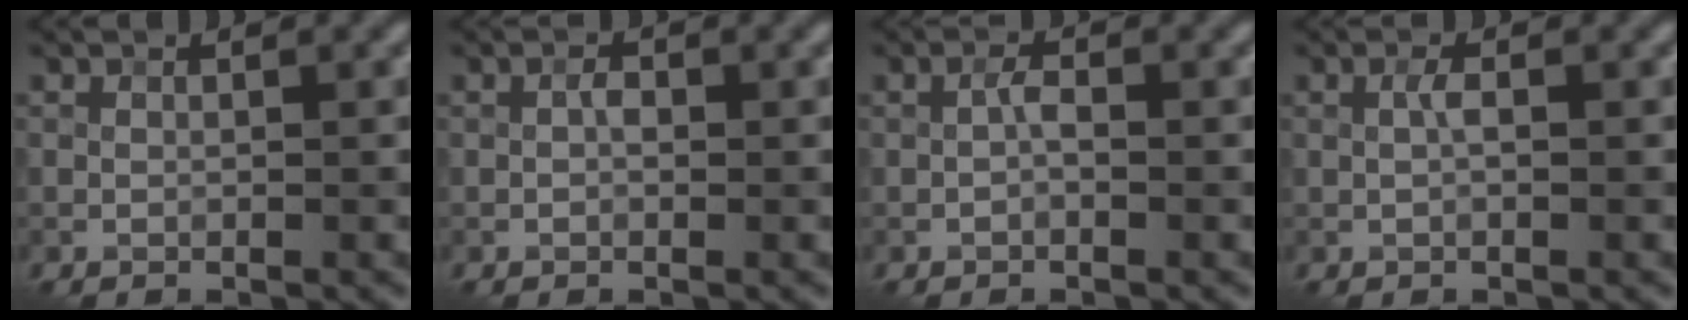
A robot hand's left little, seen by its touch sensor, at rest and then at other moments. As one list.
[{"total": 1.0, "force": [-0.1, 0.6, 0.8], "torque": [-0.012, 0.002, -0.003]}, {"total": 1.1, "force": [-0.3, 0.4, 1.0], "torque": [-0.017, 0.003, -0.007]}, {"total": 1.0, "force": [-0.1, 0.3, 0.9], "torque": [-0.019, 0.002, -0.002]}]